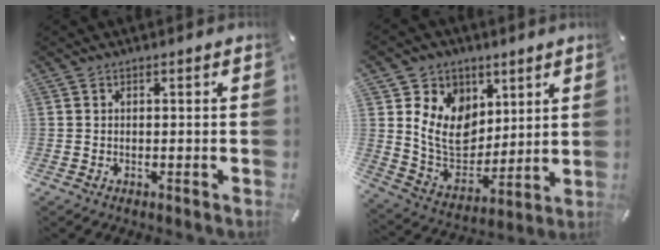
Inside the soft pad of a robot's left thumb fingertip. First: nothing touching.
{"total": 12.7, "force": [4.1, 10.9, 5.1], "torque": [-0.102, -0.025, 0.086]}